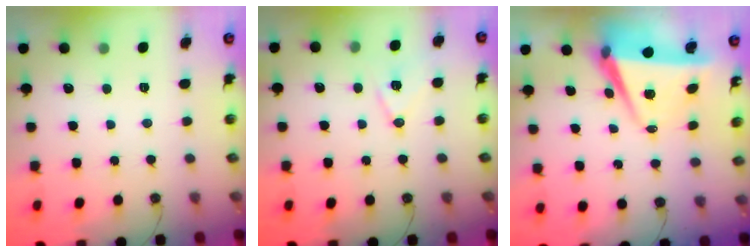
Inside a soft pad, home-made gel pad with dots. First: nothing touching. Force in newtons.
{"total": 10.5, "press": 9.9, "slide": 3.6}
{"total": 7.2, "press": 5.8, "slide": 4.4}